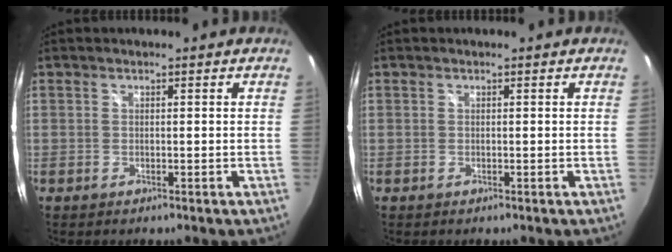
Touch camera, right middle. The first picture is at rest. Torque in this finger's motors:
{"motor_torque": [0.00, 0.00, 0.00, -0.01]}